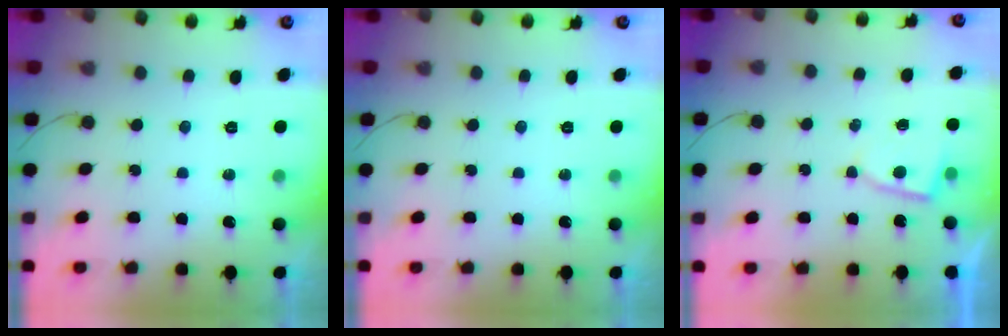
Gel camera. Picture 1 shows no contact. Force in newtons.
{"total": 0.0}
{"total": 4.0, "press": 4.0, "slide": 0.5}